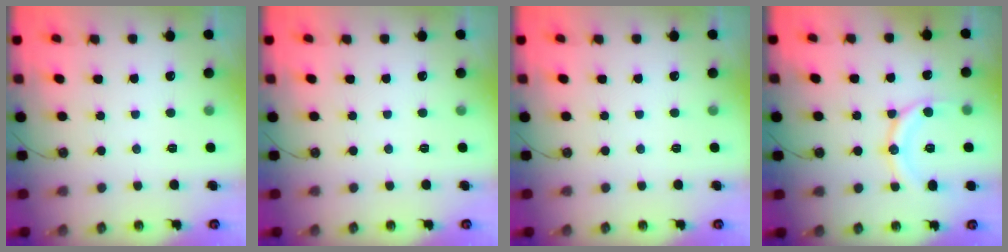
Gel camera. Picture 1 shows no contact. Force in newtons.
{"total": 0.0}
{"total": 0.0}
{"total": 13.1, "press": 13.1, "slide": 0.9}